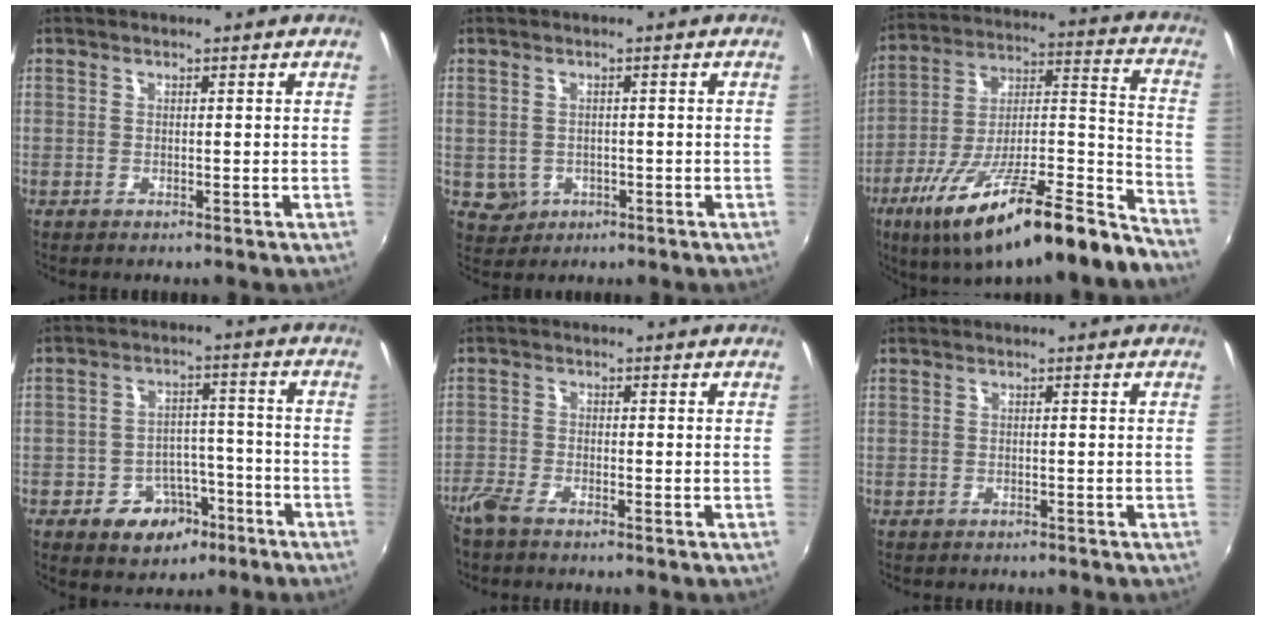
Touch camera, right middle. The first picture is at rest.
{"total": 3.6, "force": [-0.7, 3.4, 1.0], "torque": [-0.025, -0.001, 0.000]}
{"total": 24.6, "force": [-17.7, 3.0, 16.8], "torque": [-0.259, -0.021, -0.289]}
{"total": 8.9, "force": [-4.9, 6.5, 3.6], "torque": [-0.075, 0.025, -0.054]}
{"total": 4.0, "force": [-3.4, 0.8, 1.8], "torque": [-0.052, -0.011, -0.072]}
{"total": 0.9, "force": [-0.8, 0.4, 0.1], "torque": [-0.007, 0.000, -0.010]}